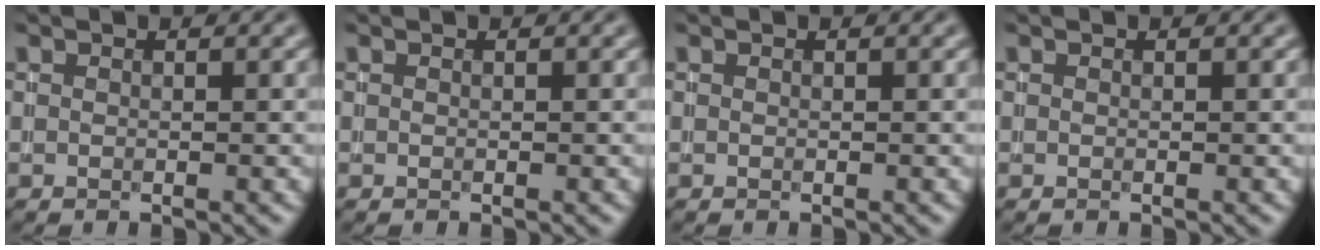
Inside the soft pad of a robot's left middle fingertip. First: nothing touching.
{"total": 0.0}
{"total": 0.0}
{"total": 0.0}